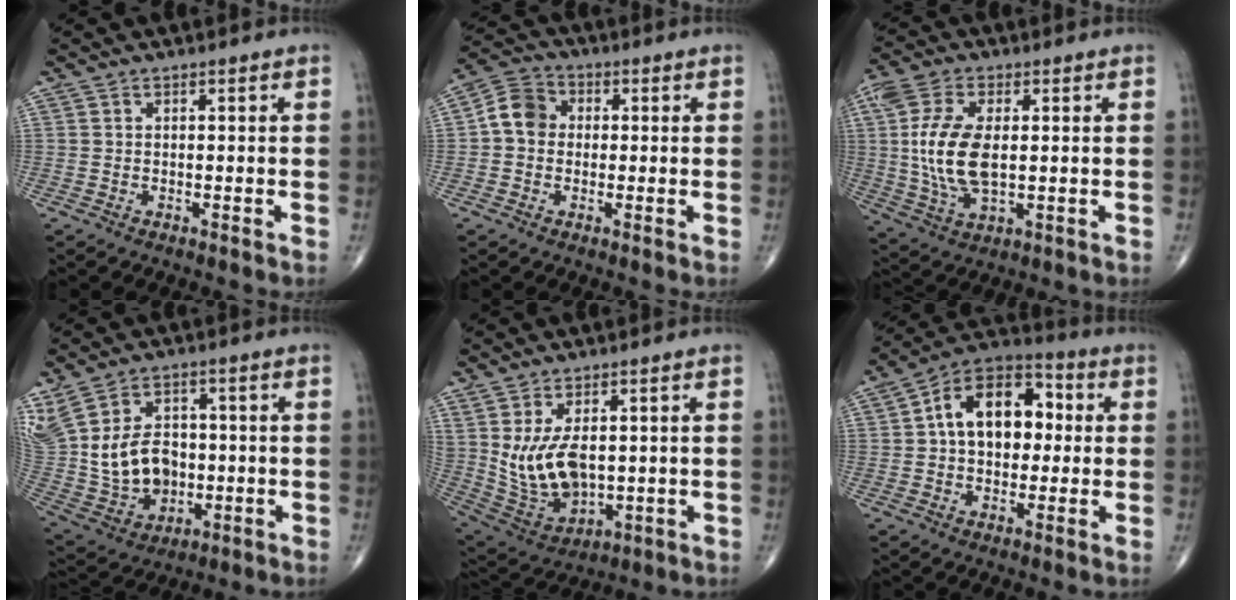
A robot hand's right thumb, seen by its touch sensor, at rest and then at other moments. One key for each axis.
{"total": 6.4, "fx": 0.0, "fy": 5.4, "fz": 3.5, "tx": -0.050, "ty": 0.020, "tz": -0.013}
{"total": 13.5, "fx": 1.0, "fy": 7.0, "fz": 11.5, "tx": -0.254, "ty": -0.005, "tz": 0.024}
{"total": 20.5, "fx": 1.7, "fy": 15.2, "fz": 13.6, "tx": -0.300, "ty": 0.015, "tz": 0.065}
{"total": 12.3, "fx": 1.5, "fy": 7.0, "fz": 10.0, "tx": -0.184, "ty": -0.018, "tz": 0.055}
{"total": 15.5, "fx": 1.9, "fy": 10.1, "fz": 11.6, "tx": -0.149, "ty": 0.030, "tz": 0.020}